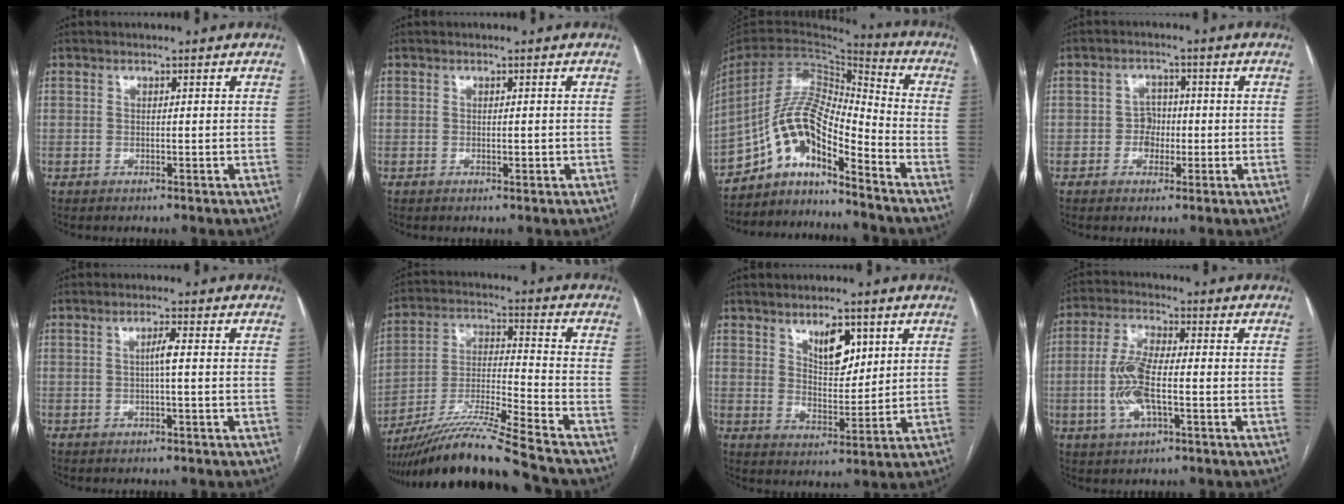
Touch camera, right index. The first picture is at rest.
{"total": 0.8, "force": [-0.2, 0.4, 0.6], "torque": [-0.009, -0.001, 0.000]}
{"total": 13.0, "force": [-9.8, 2.6, 8.1], "torque": [-0.151, 0.029, -0.178]}
{"total": 3.4, "force": [-0.8, 2.8, 1.7], "torque": [-0.021, 0.010, -0.013]}
{"total": 1.9, "force": [-0.1, -0.2, 1.9], "torque": [-0.033, 0.002, -0.001]}
{"total": 16.9, "force": [-14.6, -2.0, 8.2], "torque": [-0.164, -0.016, -0.263]}
{"total": 6.6, "force": [3.5, 3.1, 4.7], "torque": [-0.077, -0.003, 0.063]}
{"total": 8.8, "force": [-1.7, 2.8, 8.2], "torque": [-0.180, 0.003, -0.032]}